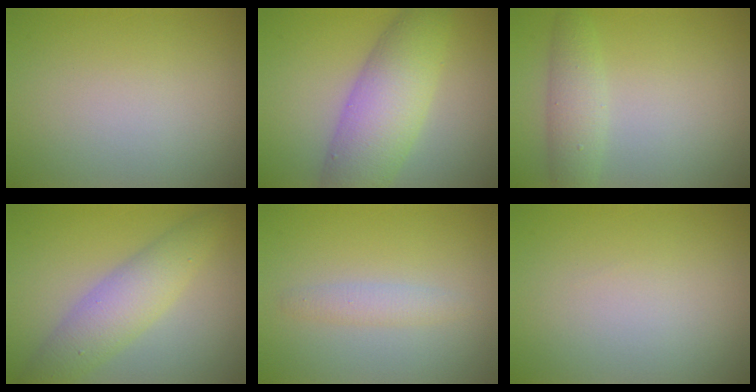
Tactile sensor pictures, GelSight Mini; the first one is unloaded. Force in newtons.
{"total": 7.4, "press": 7.4, "slide": 0.2}
{"total": 2.8, "press": 2.8, "slide": 0.0}
{"total": 4.6, "press": 4.6, "slide": 0.0}
{"total": 1.5, "press": 1.5, "slide": 0.0}
{"total": 0.0}